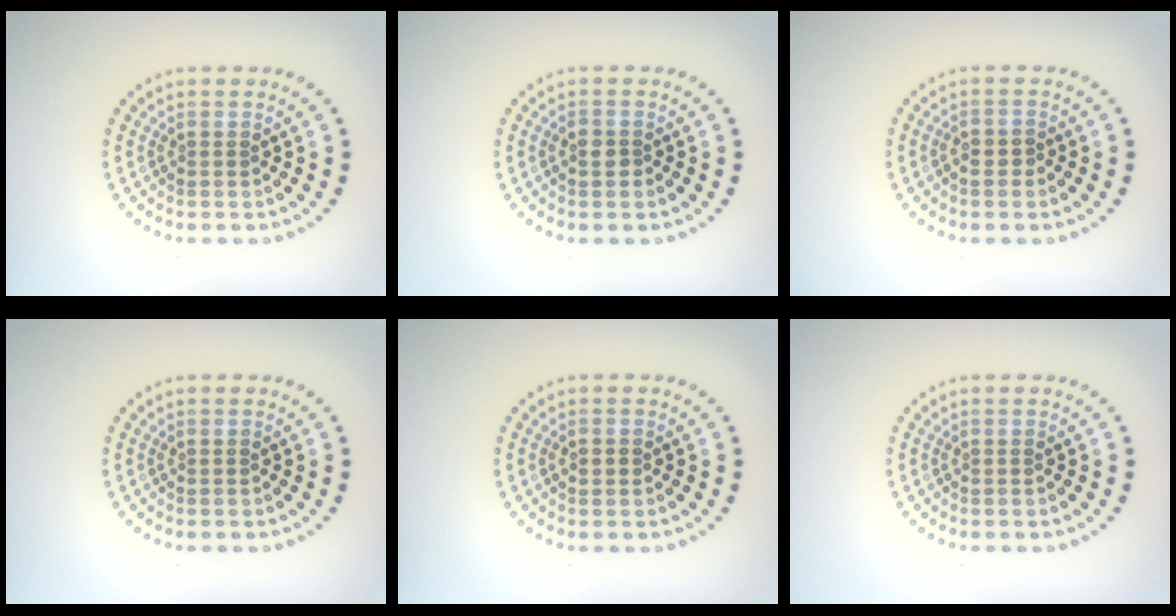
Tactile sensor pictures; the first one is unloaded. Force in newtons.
{"total": 1.4, "press": 1.3, "slide": 0.4}
{"total": 0.9, "press": 0.8, "slide": 0.4}
{"total": 0.0}
{"total": 1.1, "press": 1.1, "slide": 0.1}
{"total": 0.0}